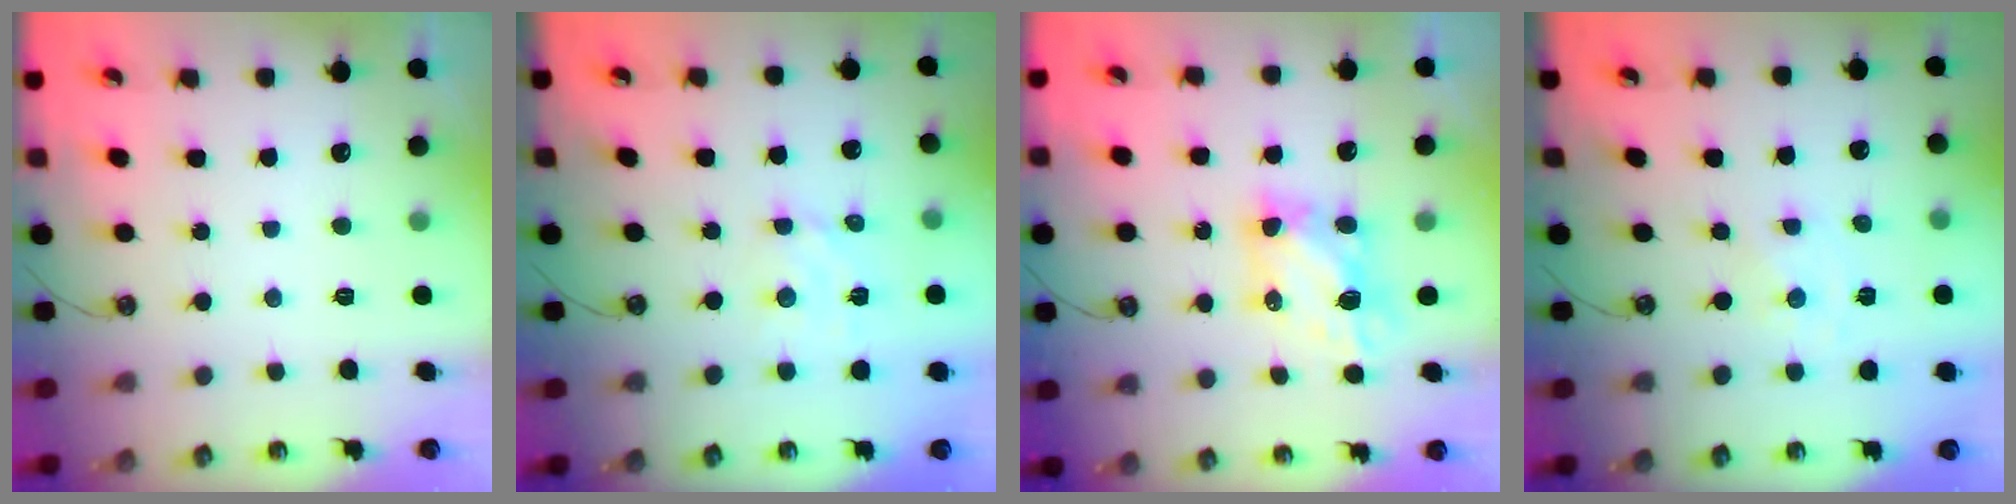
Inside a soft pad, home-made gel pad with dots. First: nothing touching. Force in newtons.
{"total": 3.4, "press": 3.4, "slide": 0.7}
{"total": 5.4, "press": 5.4, "slide": 0.4}
{"total": 0.0}